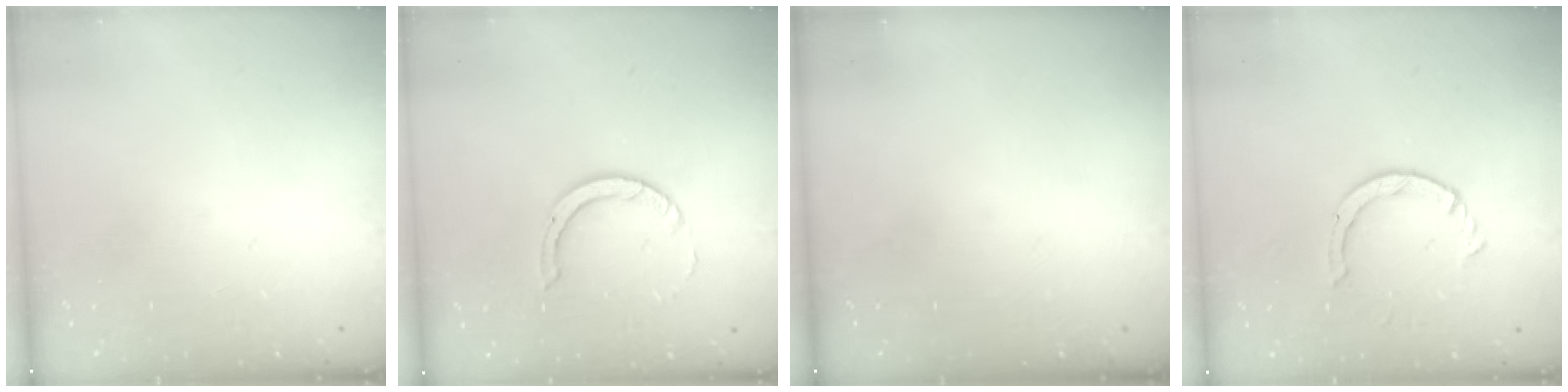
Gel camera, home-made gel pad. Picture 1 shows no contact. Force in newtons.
{"total": 4.6, "press": 4.6, "slide": 0.3}
{"total": 0.0}
{"total": 2.3, "press": 2.3, "slide": 0.2}